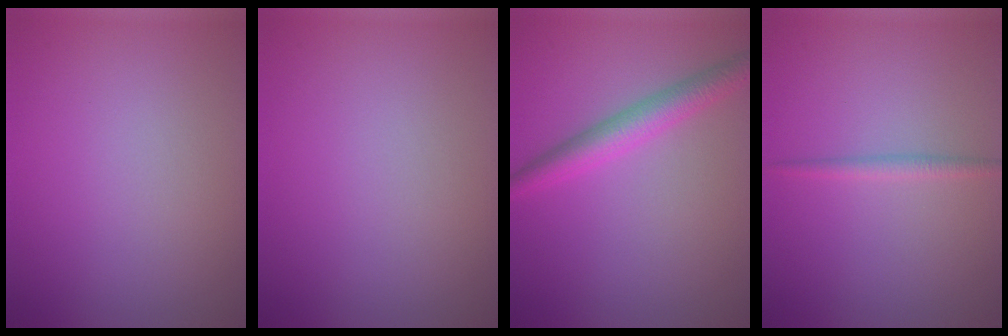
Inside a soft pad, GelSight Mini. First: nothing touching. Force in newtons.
{"total": 0.0}
{"total": 3.6, "press": 3.6, "slide": 0.1}
{"total": 1.1, "press": 1.1, "slide": 0.1}